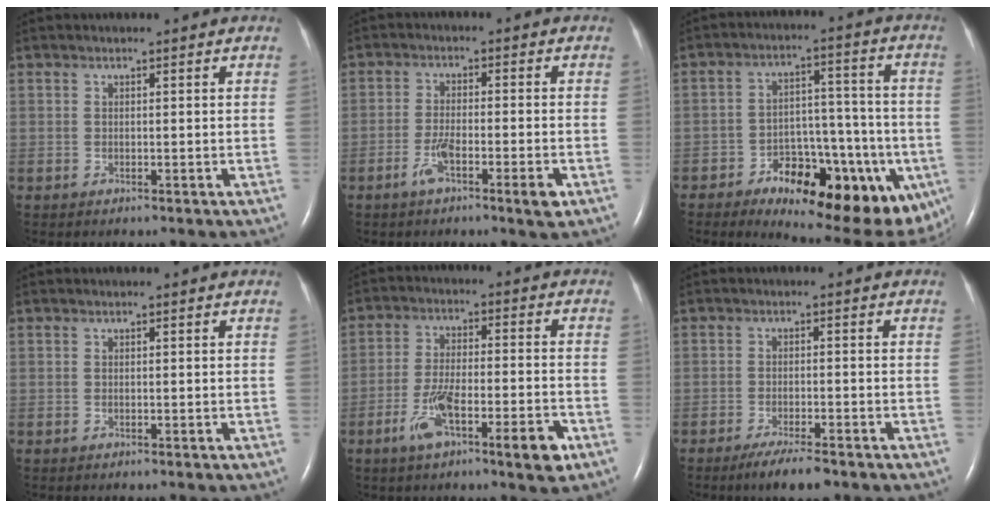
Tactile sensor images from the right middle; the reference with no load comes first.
{"total": 5.7, "force": [-2.9, 0.6, 4.9], "torque": [-0.093, -0.006, -0.052]}
{"total": 20.1, "force": [-10.1, 8.2, 15.3], "torque": [-0.147, 0.017, -0.131]}
{"total": 0.0}
{"total": 10.4, "force": [-5.1, 1.8, 8.9], "torque": [-0.158, -0.002, -0.084]}
{"total": 5.4, "force": [-4.0, 0.7, 3.6], "torque": [-0.064, -0.012, -0.062]}